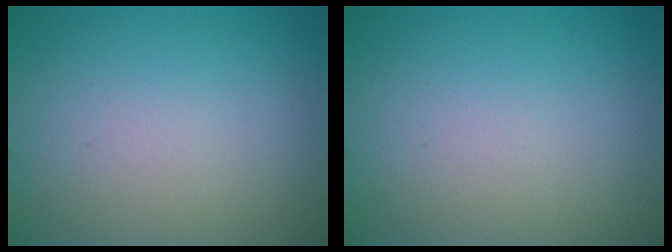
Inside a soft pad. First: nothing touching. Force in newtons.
{"total": 0.0}